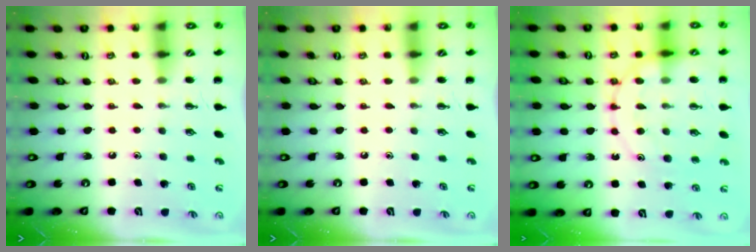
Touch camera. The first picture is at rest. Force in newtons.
{"total": 0.0}
{"total": 14.9, "press": 14.8, "slide": 1.8}